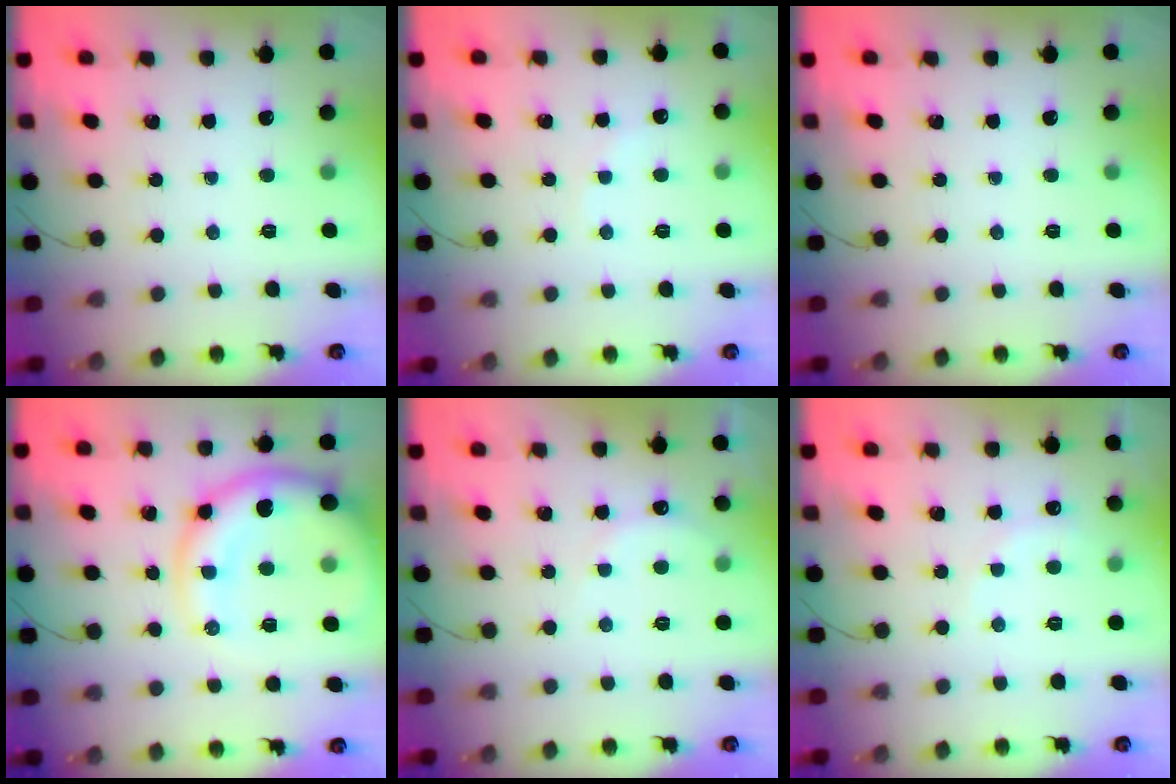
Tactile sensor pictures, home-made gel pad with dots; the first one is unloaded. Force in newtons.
{"total": 3.1, "press": 3.0, "slide": 0.7}
{"total": 0.0}
{"total": 13.7, "press": 13.3, "slide": 3.5}
{"total": 6.2, "press": 6.0, "slide": 1.2}
{"total": 5.5, "press": 5.4, "slide": 1.1}